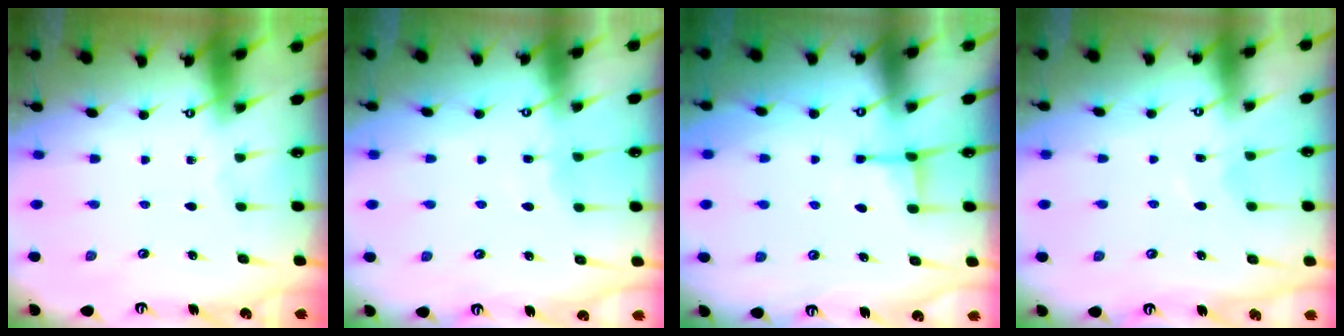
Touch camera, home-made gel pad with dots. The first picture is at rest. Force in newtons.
{"total": 3.6, "press": 3.6, "slide": 0.3}
{"total": 3.8, "press": 3.7, "slide": 0.9}
{"total": 3.9, "press": 3.9, "slide": 0.5}